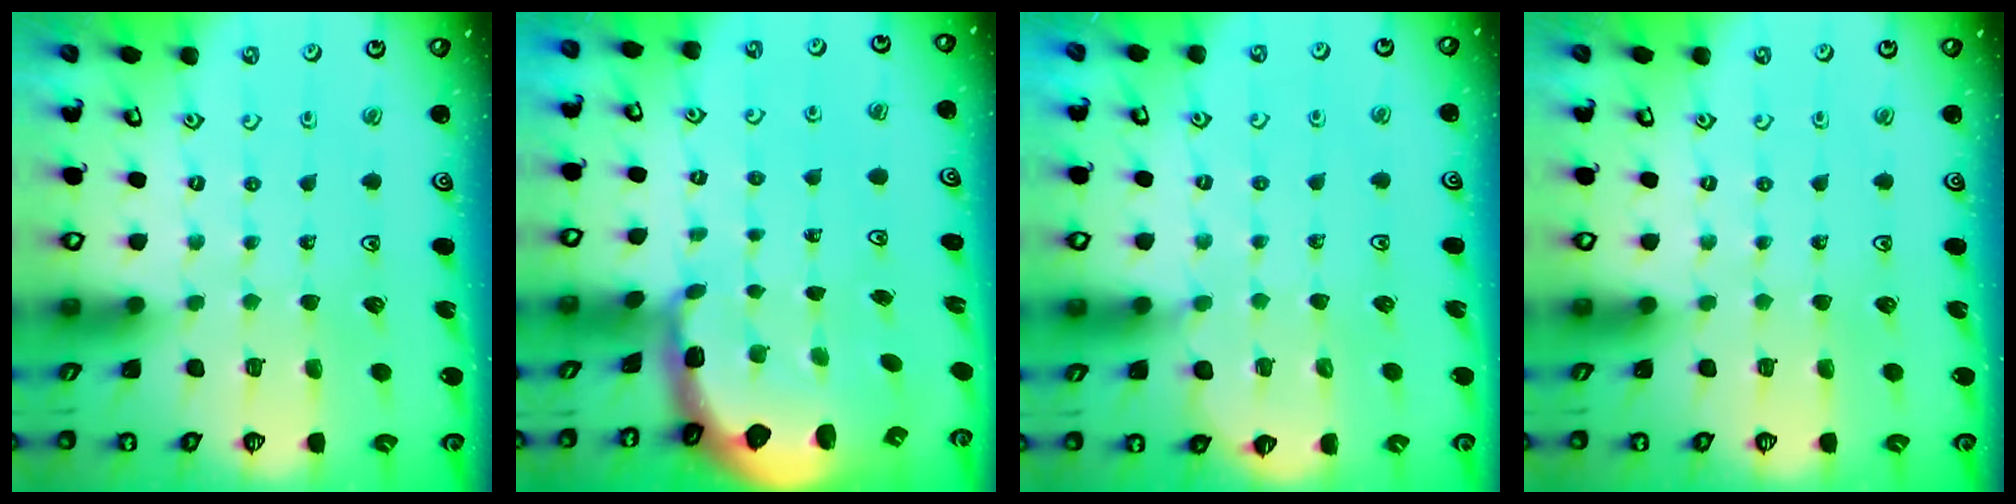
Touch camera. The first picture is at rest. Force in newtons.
{"total": 2.3, "press": 1.5, "slide": 1.8}
{"total": 4.9, "press": 4.4, "slide": 2.1}
{"total": 0.0}